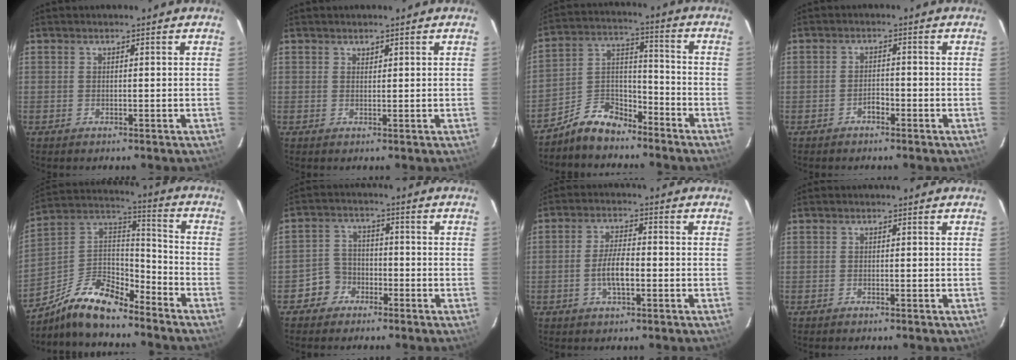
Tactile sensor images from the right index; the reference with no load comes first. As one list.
[{"total": 0.6, "force": [0.5, 0.3, -0.1], "torque": [0.003, 0.000, 0.010]}, {"total": 9.3, "force": [-7.4, 4.5, 3.5], "torque": [-0.078, 0.041, -0.138]}, {"total": 1.9, "force": [-1.4, 0.9, 0.7], "torque": [-0.015, 0.005, -0.023]}, {"total": 14.4, "force": [-11.4, 4.9, 7.3], "torque": [-0.167, 0.026, -0.217]}, {"total": 5.1, "force": [-3.1, 4.1, 0.2], "torque": [-0.011, 0.023, -0.057]}, {"total": 5.5, "force": [-1.6, 1.9, 4.8], "torque": [-0.096, 0.002, -0.027]}, {"total": 0.0}]